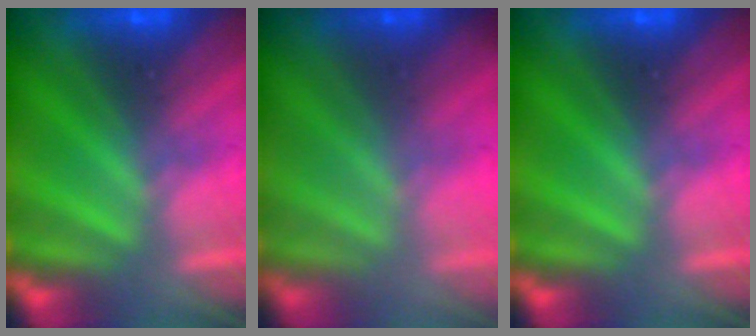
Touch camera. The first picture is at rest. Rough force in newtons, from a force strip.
{"total": 1.1}
{"total": 0.0}